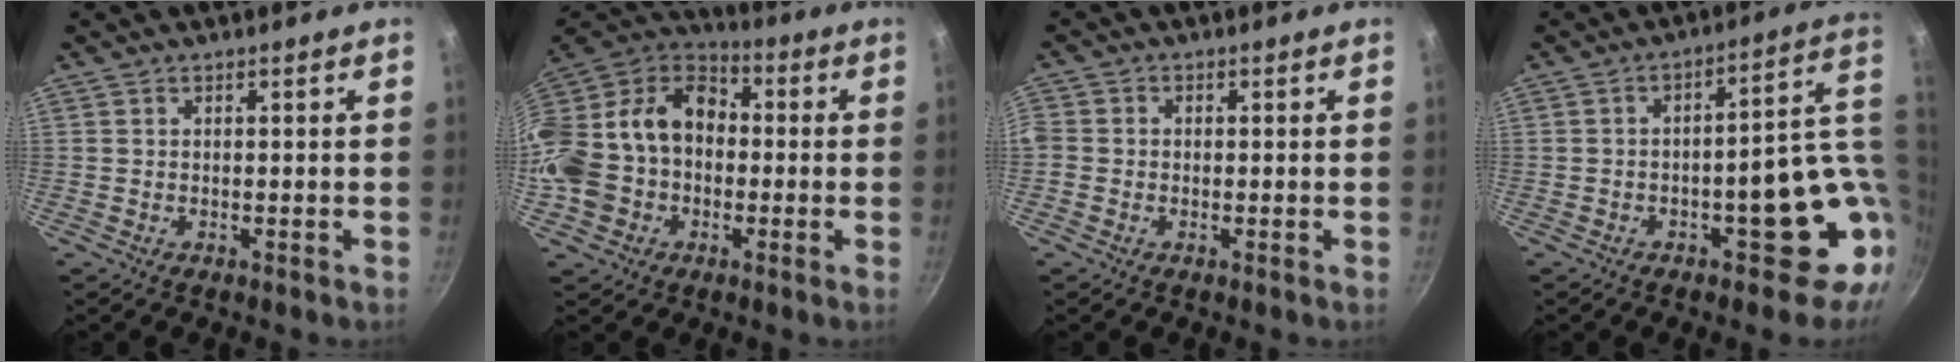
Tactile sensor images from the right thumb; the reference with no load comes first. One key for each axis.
{"total": 24.6, "fx": -2.5, "fy": 19.3, "fz": 14.9, "tx": -0.302, "ty": 0.075, "tz": -0.046}
{"total": 2.6, "fx": -0.8, "fy": 2.3, "fz": 1.1, "tx": -0.023, "ty": 0.007, "tz": -0.022}
{"total": 15.8, "fx": -1.4, "fy": 7.5, "fz": 13.9, "tx": -0.108, "ty": 0.020, "tz": -0.004}